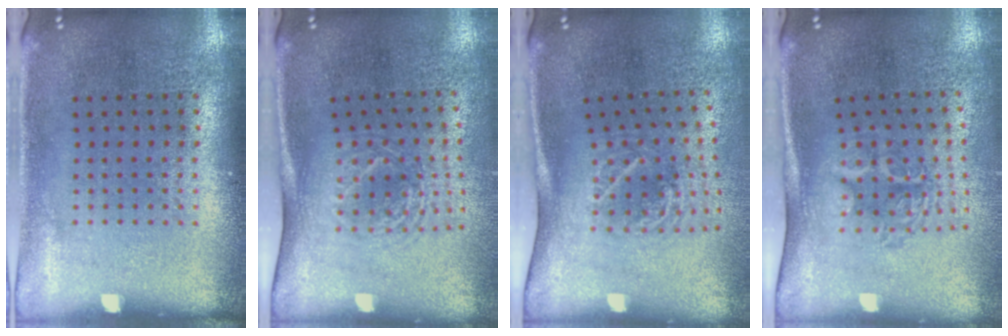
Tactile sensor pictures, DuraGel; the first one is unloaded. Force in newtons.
{"total": 1.7, "press": 1.3, "slide": 1.2}
{"total": 2.0, "press": 1.3, "slide": 1.5}
{"total": 1.8, "press": 1.3, "slide": 1.3}